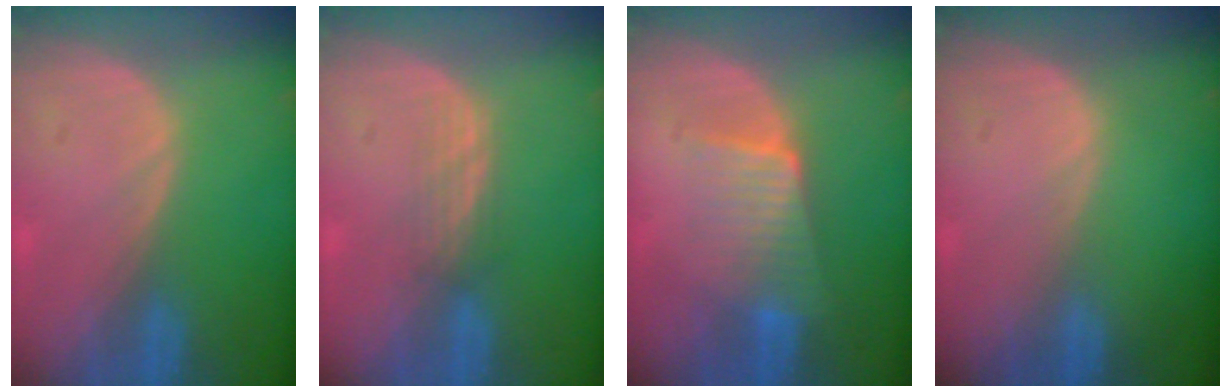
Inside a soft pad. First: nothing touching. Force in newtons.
{"total": 2.4, "press": 2.3, "slide": 0.5}
{"total": 5.9, "press": 5.7, "slide": 1.7}
{"total": 0.0}